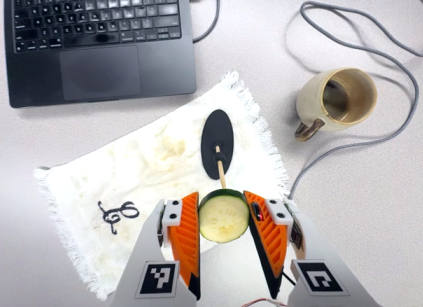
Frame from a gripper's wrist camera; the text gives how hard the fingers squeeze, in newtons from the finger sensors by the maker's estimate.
{"total": 9.2, "left": 9.0, "right": 9.3}